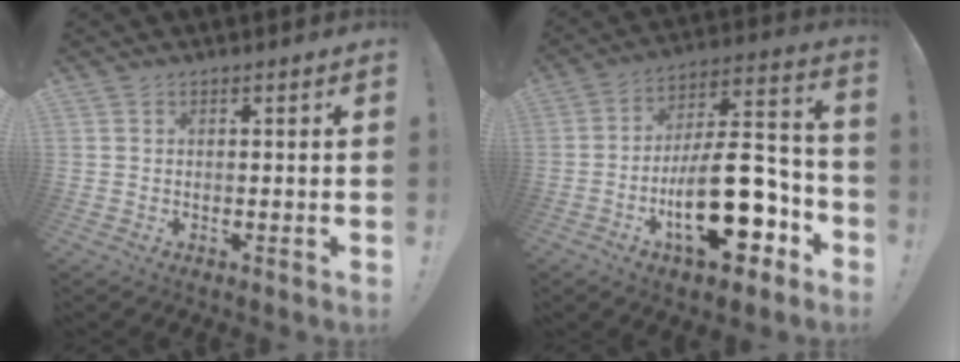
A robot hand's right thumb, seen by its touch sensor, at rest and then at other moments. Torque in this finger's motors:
{"motor_torque": [2.32, 2.69, 1.60, -1.17, 0.57]}